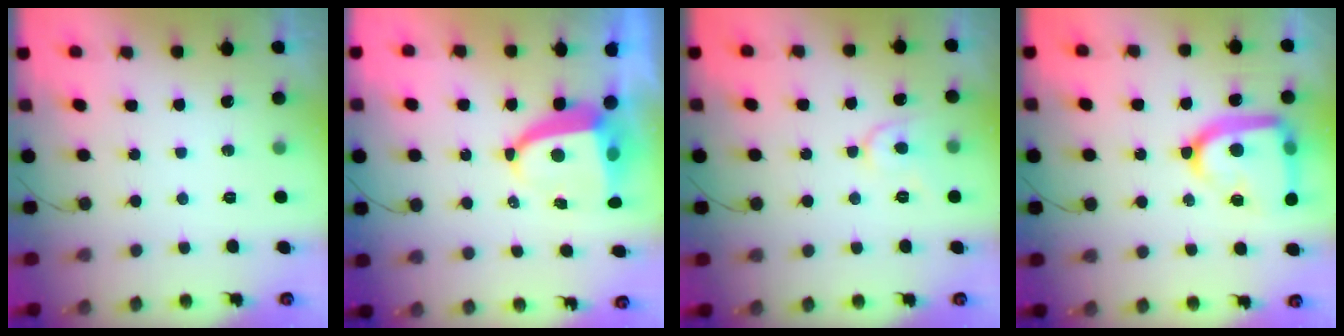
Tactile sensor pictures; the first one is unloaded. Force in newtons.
{"total": 7.5, "press": 7.5, "slide": 1.1}
{"total": 6.4, "press": 6.4, "slide": 0.8}
{"total": 19.0, "press": 18.9, "slide": 1.7}